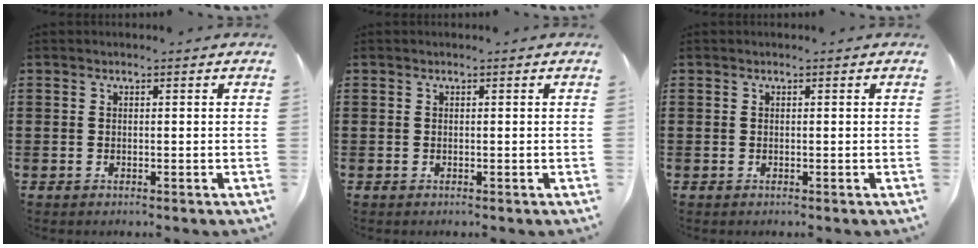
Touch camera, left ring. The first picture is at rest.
{"total": 0.0}
{"total": 0.0}